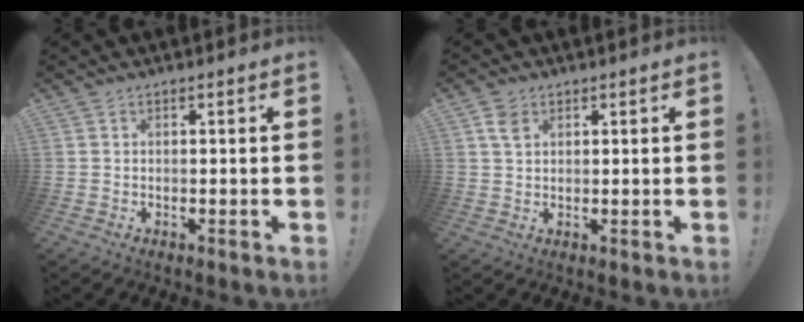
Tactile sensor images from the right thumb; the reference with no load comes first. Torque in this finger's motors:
{"motor_torque": [0.01, -0.02, 0.06, 0.17, 0.00]}